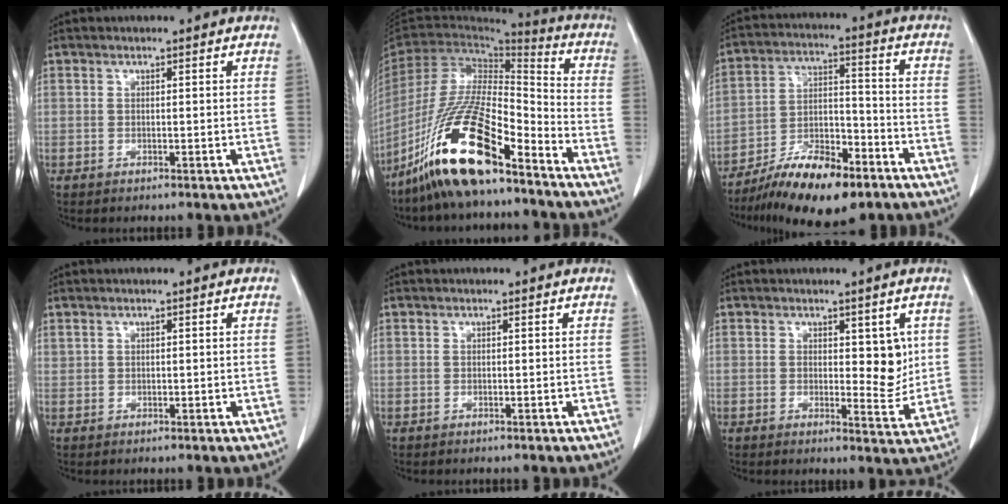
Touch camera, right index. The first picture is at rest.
{"total": 17.7, "force": [-12.0, 3.6, 12.6], "torque": [-0.253, -0.011, -0.221]}
{"total": 14.3, "force": [-9.9, 4.6, 9.2], "torque": [-0.152, 0.008, -0.171]}
{"total": 0.6, "force": [0.4, 0.4, 0.2], "torque": [-0.001, 0.004, 0.010]}
{"total": 0.0}
{"total": 4.9, "force": [1.3, 2.4, 4.1], "torque": [-0.046, -0.011, 0.019]}